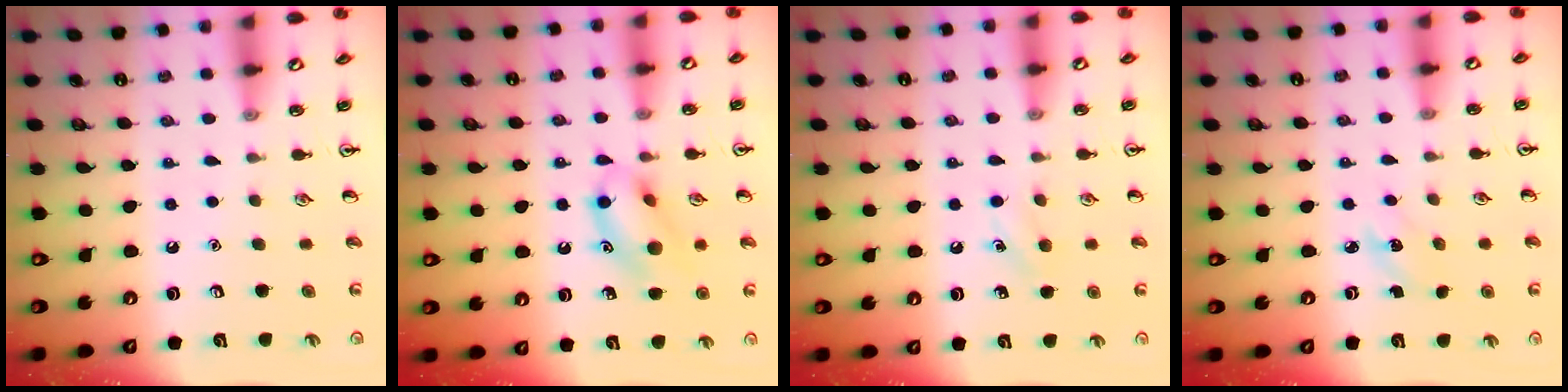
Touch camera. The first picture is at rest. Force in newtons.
{"total": 12.2, "press": 12.0, "slide": 2.2}
{"total": 6.0, "press": 5.7, "slide": 2.0}
{"total": 2.1, "press": 2.0, "slide": 0.8}